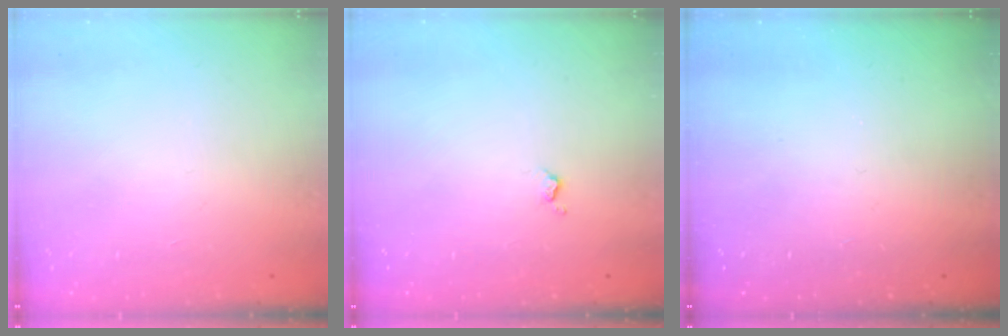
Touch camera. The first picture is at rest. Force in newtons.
{"total": 2.7, "press": 2.6, "slide": 0.5}
{"total": 0.0}